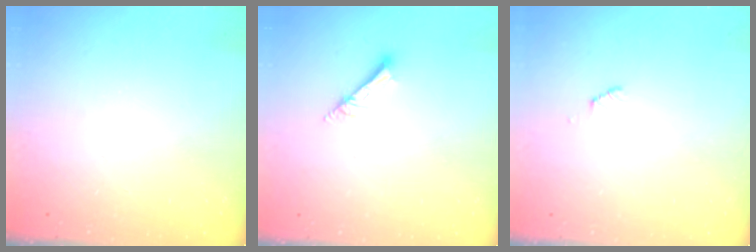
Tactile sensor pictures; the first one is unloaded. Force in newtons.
{"total": 1.7, "press": 1.6, "slide": 0.1}
{"total": 2.5, "press": 2.5, "slide": 0.4}